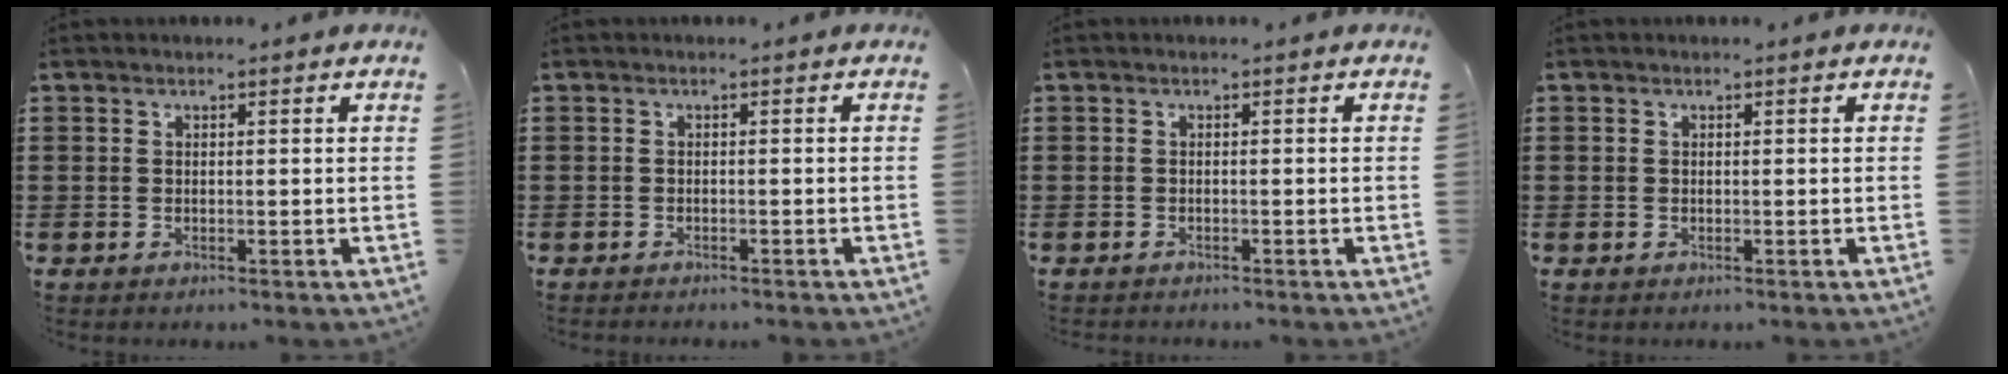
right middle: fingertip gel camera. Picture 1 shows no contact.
{"total": 0.8, "force": [-0.8, 0.1, 0.0], "torque": [-0.001, 0.002, -0.017]}
{"total": 0.7, "force": [-0.7, 0.1, -0.1], "torque": [0.000, 0.002, -0.015]}
{"total": 0.7, "force": [-0.2, 0.6, 0.0], "torque": [0.000, 0.006, -0.005]}